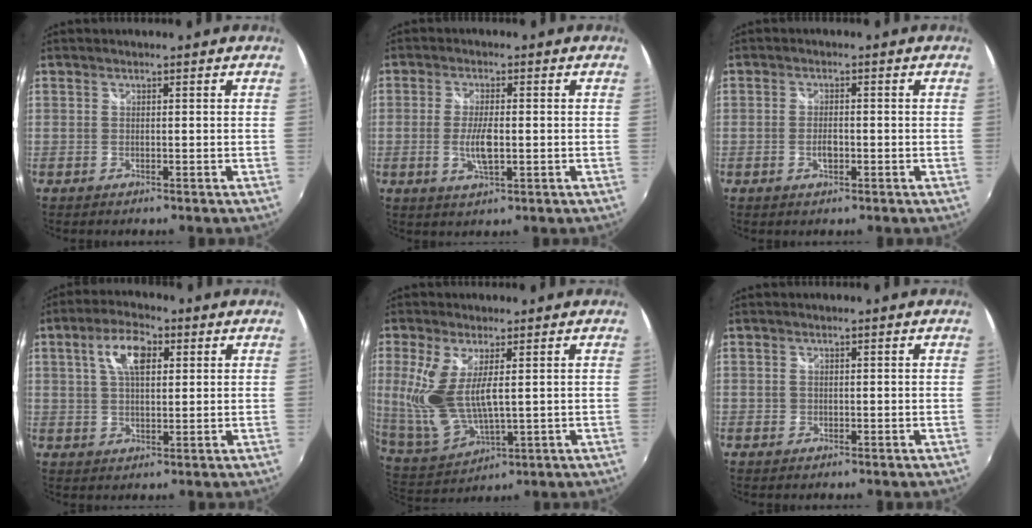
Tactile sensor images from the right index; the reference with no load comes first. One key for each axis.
{"total": 5.0, "fx": -0.8, "fy": 1.6, "fz": 4.7, "tx": -0.093, "ty": -0.005, "tz": -0.013}
{"total": 2.8, "fx": -0.9, "fy": 1.6, "fz": 2.1, "tx": -0.036, "ty": 0.000, "tz": -0.014}
{"total": 7.9, "fx": 2.7, "fy": 3.8, "fz": 6.4, "tx": -0.119, "ty": 0.018, "tz": 0.047}
{"total": 11.8, "fx": 2.3, "fy": 4.7, "fz": 10.5, "tx": -0.224, "ty": -0.009, "tz": 0.065}
{"total": 0.8, "fx": -0.1, "fy": 0.8, "fz": 0.1, "tx": 0.001, "ty": -0.001, "tz": -0.002}